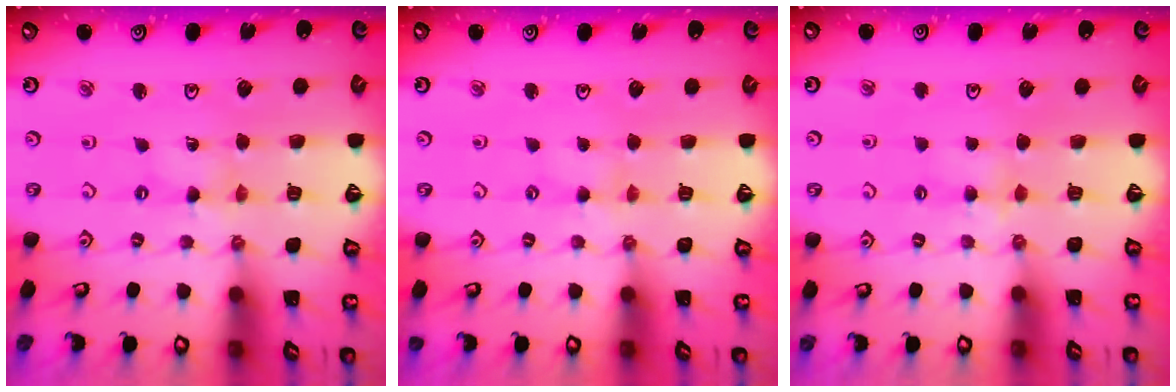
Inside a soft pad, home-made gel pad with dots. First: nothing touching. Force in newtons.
{"total": 1.3, "press": 1.2, "slide": 0.3}
{"total": 3.3, "press": 3.2, "slide": 0.6}